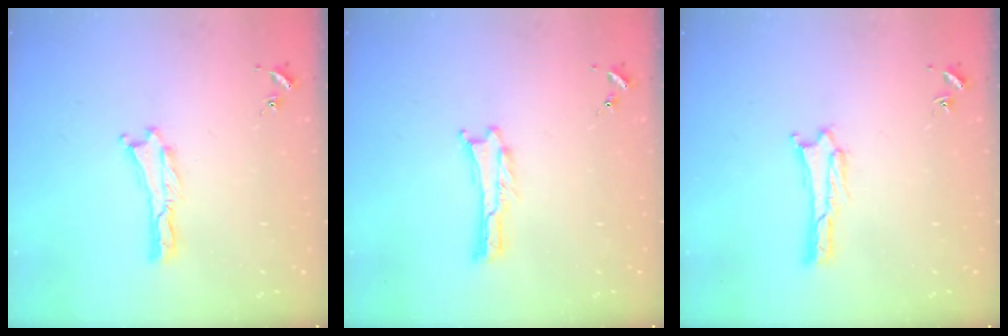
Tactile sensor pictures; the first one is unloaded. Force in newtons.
{"total": 0.0}
{"total": 1.9, "press": 1.9, "slide": 0.1}